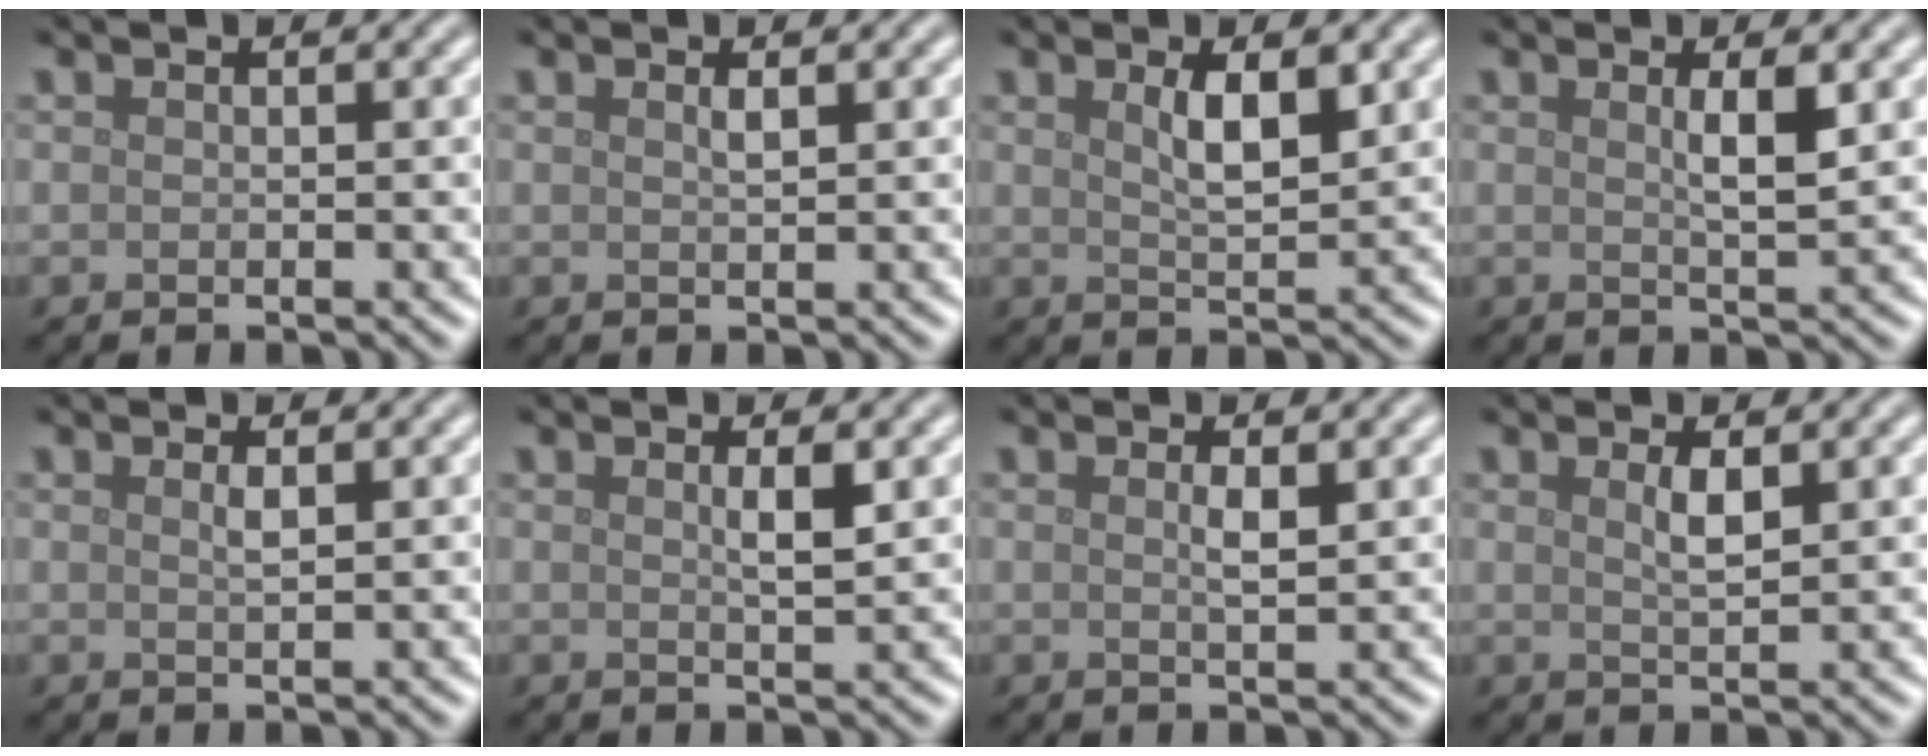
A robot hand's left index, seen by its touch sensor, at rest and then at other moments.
{"total": 0.8, "force": [0.4, 0.1, 0.6], "torque": [-0.012, 0.000, 0.007]}
{"total": 3.2, "force": [1.3, 0.9, 2.8], "torque": [-0.048, 0.000, 0.024]}
{"total": 2.3, "force": [0.7, 0.4, 2.2], "torque": [-0.036, -0.001, 0.012]}
{"total": 0.9, "force": [0.4, 0.2, 0.8], "torque": [-0.014, 0.001, 0.006]}
{"total": 1.7, "force": [0.6, 0.2, 1.5], "torque": [-0.027, -0.001, 0.008]}
{"total": 1.3, "force": [0.4, 0.2, 1.2], "torque": [-0.022, 0.000, 0.005]}
{"total": 1.7, "force": [0.8, 0.4, 1.5], "torque": [-0.029, -0.001, 0.013]}